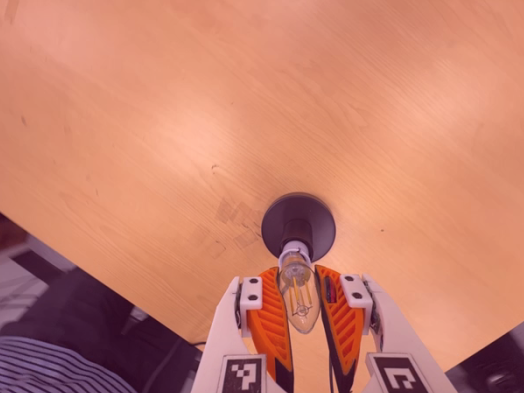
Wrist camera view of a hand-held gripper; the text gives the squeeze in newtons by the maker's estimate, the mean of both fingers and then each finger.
{"total": 25.6, "left": 27.0, "right": 24.2}